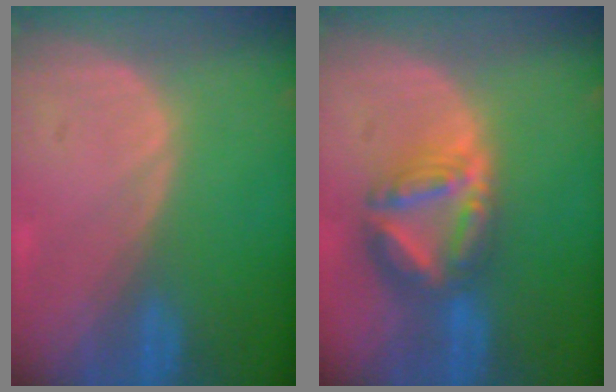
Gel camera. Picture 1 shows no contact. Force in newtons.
{"total": 8.0, "press": 7.0, "slide": 4.0}